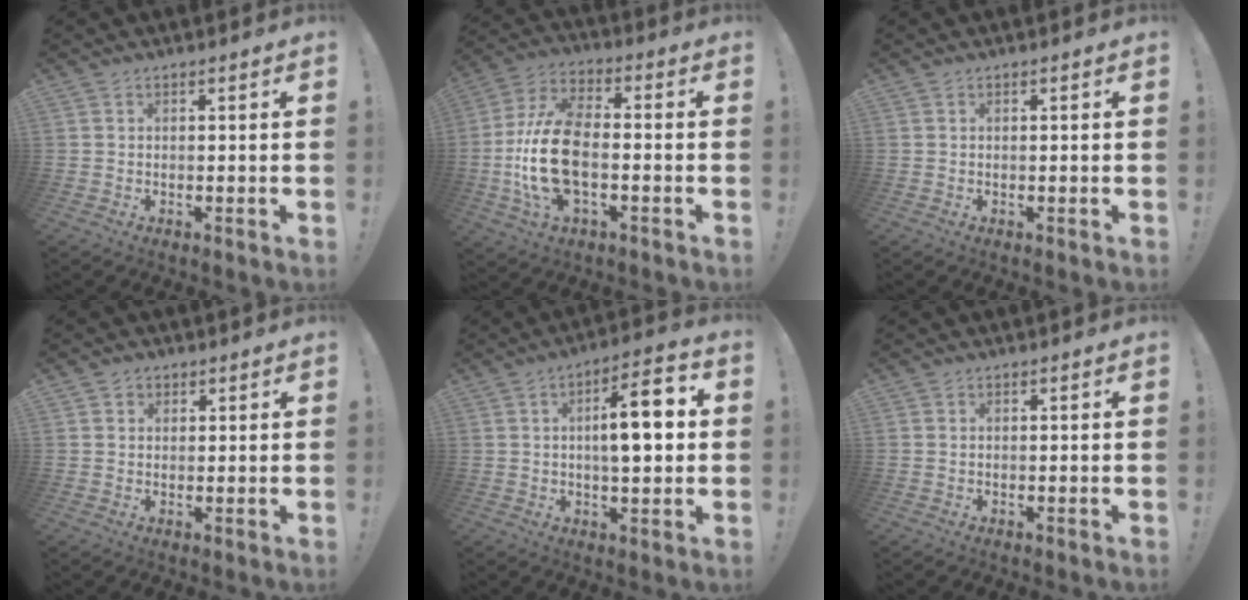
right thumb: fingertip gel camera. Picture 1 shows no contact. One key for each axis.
{"total": 18.4, "fx": -3.7, "fy": 9.9, "fz": 15.1, "tx": -0.305, "ty": 0.015, "tz": -0.054}
{"total": 0.0}
{"total": 2.1, "fx": 1.1, "fy": 1.8, "fz": 0.3, "tx": 0.005, "ty": -0.004, "tz": 0.019}
{"total": 12.1, "fx": 0.9, "fy": 4.0, "fz": 11.4, "tx": -0.170, "ty": 0.006, "tz": 0.009}
{"total": 0.0}